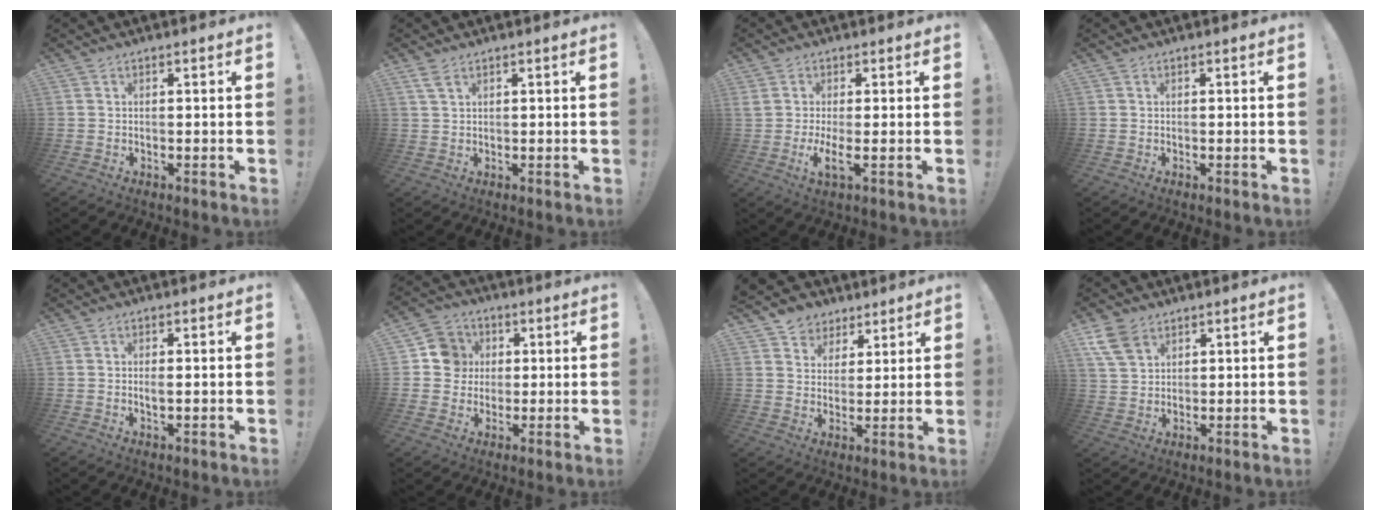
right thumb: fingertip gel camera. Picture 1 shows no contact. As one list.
[{"total": 2.7, "force": [1.6, 0.9, 1.9], "torque": [-0.036, -0.004, 0.030]}, {"total": 5.4, "force": [0.0, 0.9, 5.3], "torque": [-0.092, -0.022, 0.000]}, {"total": 0.0}, {"total": 1.6, "force": [-0.2, 0.4, 1.5], "torque": [-0.023, -0.003, -0.005]}, {"total": 9.5, "force": [1.3, 9.1, 2.3], "torque": [-0.021, 0.005, 0.029]}, {"total": 6.3, "force": [3.6, 5.2, 0.2], "torque": [-0.004, -0.026, 0.076]}, {"total": 8.4, "force": [4.8, 5.4, 4.2], "torque": [-0.072, -0.010, 0.097]}]